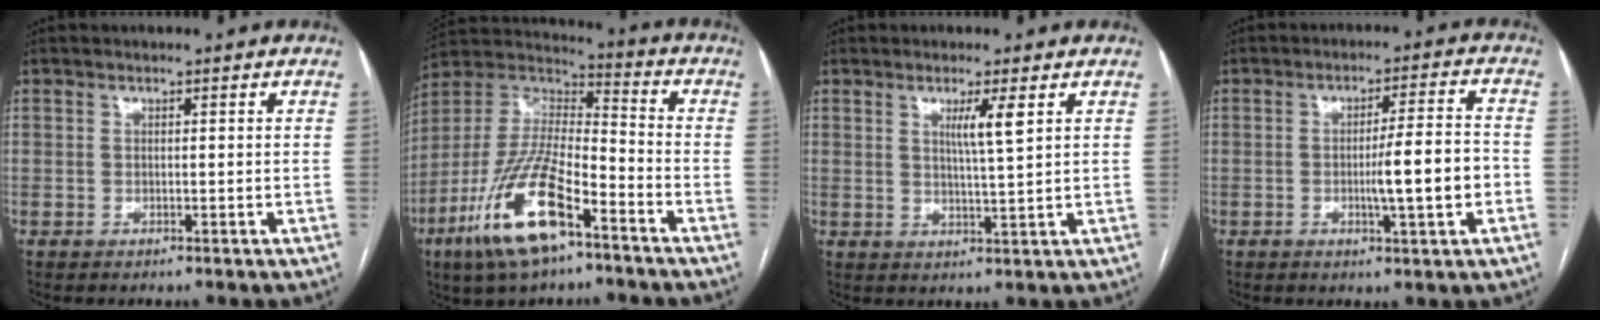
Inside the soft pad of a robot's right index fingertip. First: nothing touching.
{"total": 18.3, "force": [-9.7, 5.2, 14.5], "torque": [-0.314, -0.020, -0.179]}
{"total": 4.1, "force": [1.7, -0.5, 3.7], "torque": [-0.068, -0.006, 0.031]}
{"total": 7.9, "force": [-1.9, 0.2, 7.6], "torque": [-0.115, 0.003, -0.029]}